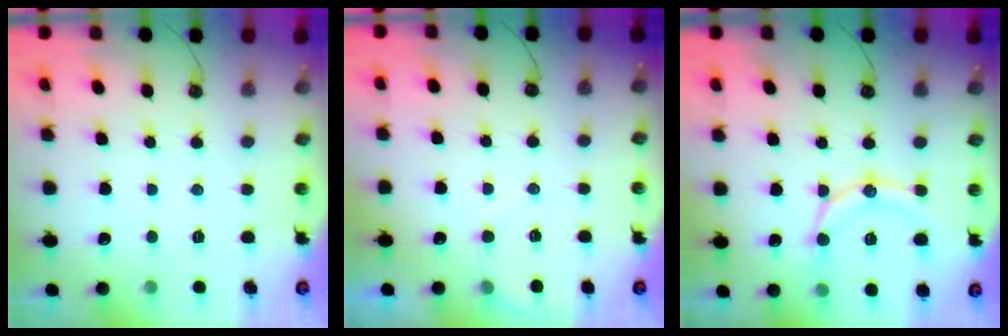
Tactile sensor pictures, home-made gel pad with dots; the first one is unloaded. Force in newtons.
{"total": 3.8, "press": 3.4, "slide": 1.6}
{"total": 13.8, "press": 13.5, "slide": 2.7}